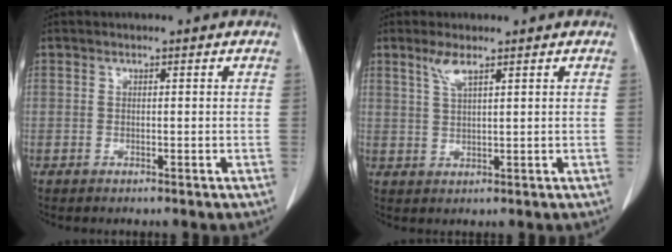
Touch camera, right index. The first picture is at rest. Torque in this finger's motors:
{"motor_torque": [0.24, 0.15, 0.04, 0.04]}